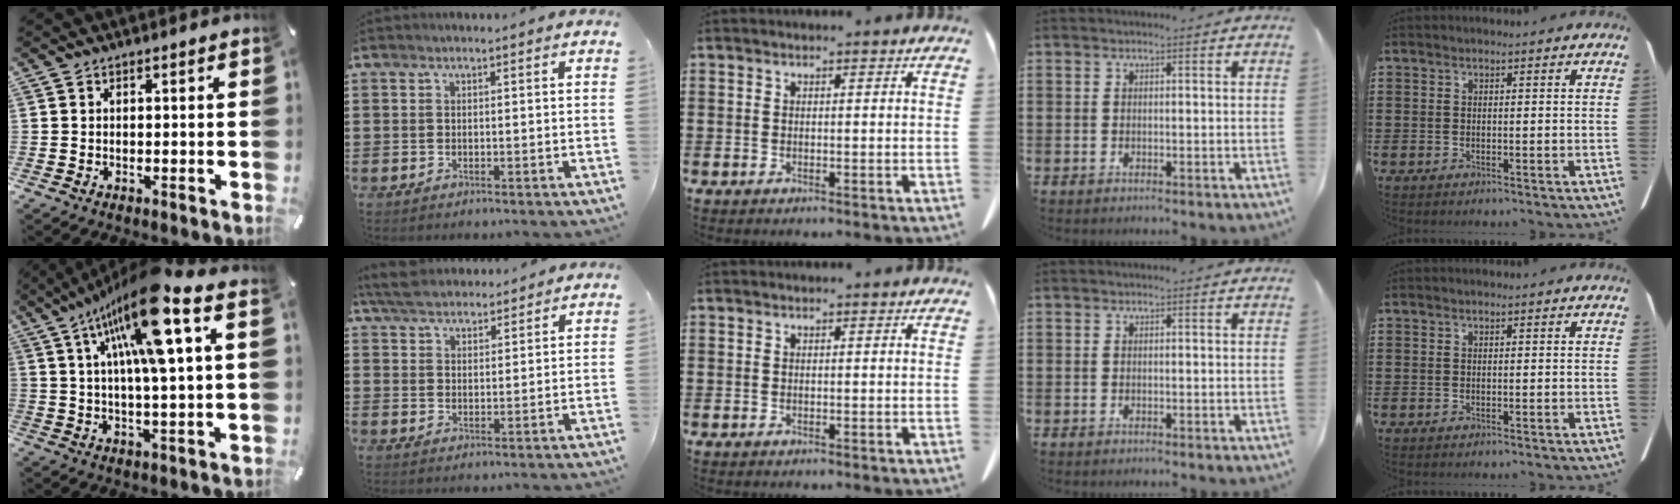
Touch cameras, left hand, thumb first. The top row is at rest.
{"thumb": {"total": 17.4, "force": [7.8, 3.3, 15.2], "torque": [-0.292, -0.031, 0.115]}, "index": {"total": 5.3, "force": [4.9, 1.4, 1.4], "torque": [-0.044, -0.007, 0.093]}}